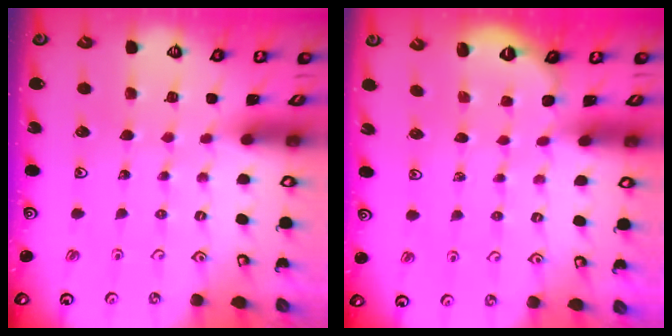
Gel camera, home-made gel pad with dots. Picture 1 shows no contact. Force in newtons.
{"total": 1.8, "press": 1.1, "slide": 1.4}